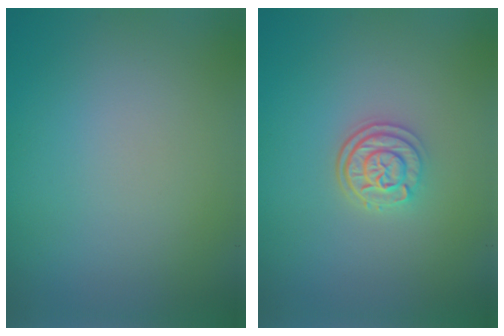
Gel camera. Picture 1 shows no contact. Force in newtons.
{"total": 2.8, "press": 2.4, "slide": 1.4}